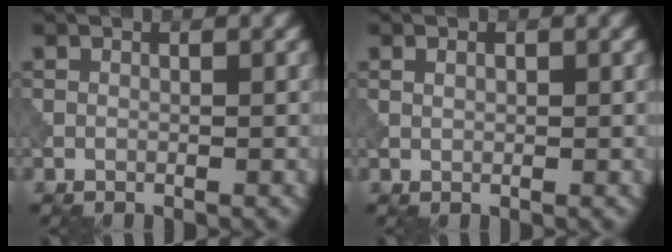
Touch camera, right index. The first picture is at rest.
{"total": 0.7, "force": [0.3, 0.3, 0.5], "torque": [-0.012, 0.002, 0.005]}